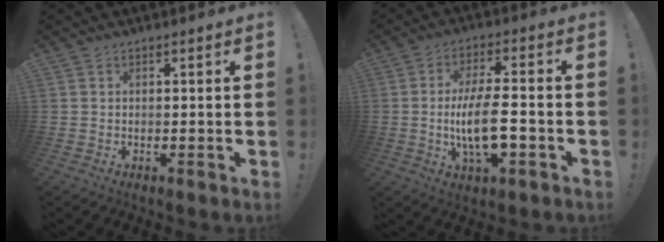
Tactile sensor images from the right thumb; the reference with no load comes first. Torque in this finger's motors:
{"motor_torque": [0.25, 0.81, 0.43, 0.55, 0.09]}